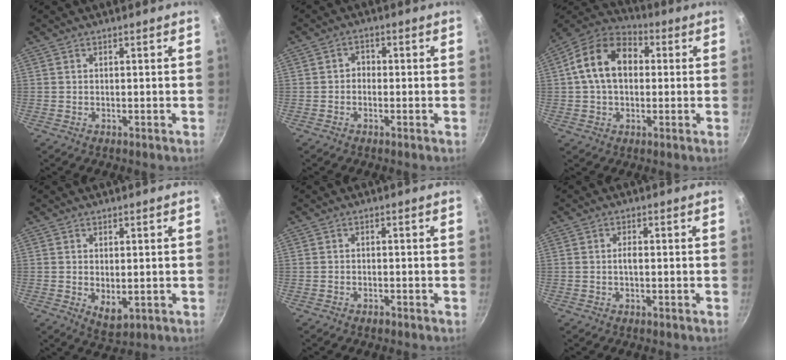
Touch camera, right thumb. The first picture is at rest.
{"total": 1.9, "force": [-0.7, 1.6, 0.9], "torque": [-0.007, 0.013, -0.015]}
{"total": 13.8, "force": [1.6, 9.7, 9.7], "torque": [-0.137, 0.029, 0.008]}
{"total": 4.6, "force": [-0.2, 2.7, 3.7], "torque": [-0.054, -0.014, 0.004]}
{"total": 1.2, "force": [-1.0, 0.6, 0.5], "torque": [-0.014, 0.010, -0.016]}
{"total": 1.4, "force": [-0.2, 0.6, 1.3], "torque": [-0.021, 0.006, -0.005]}